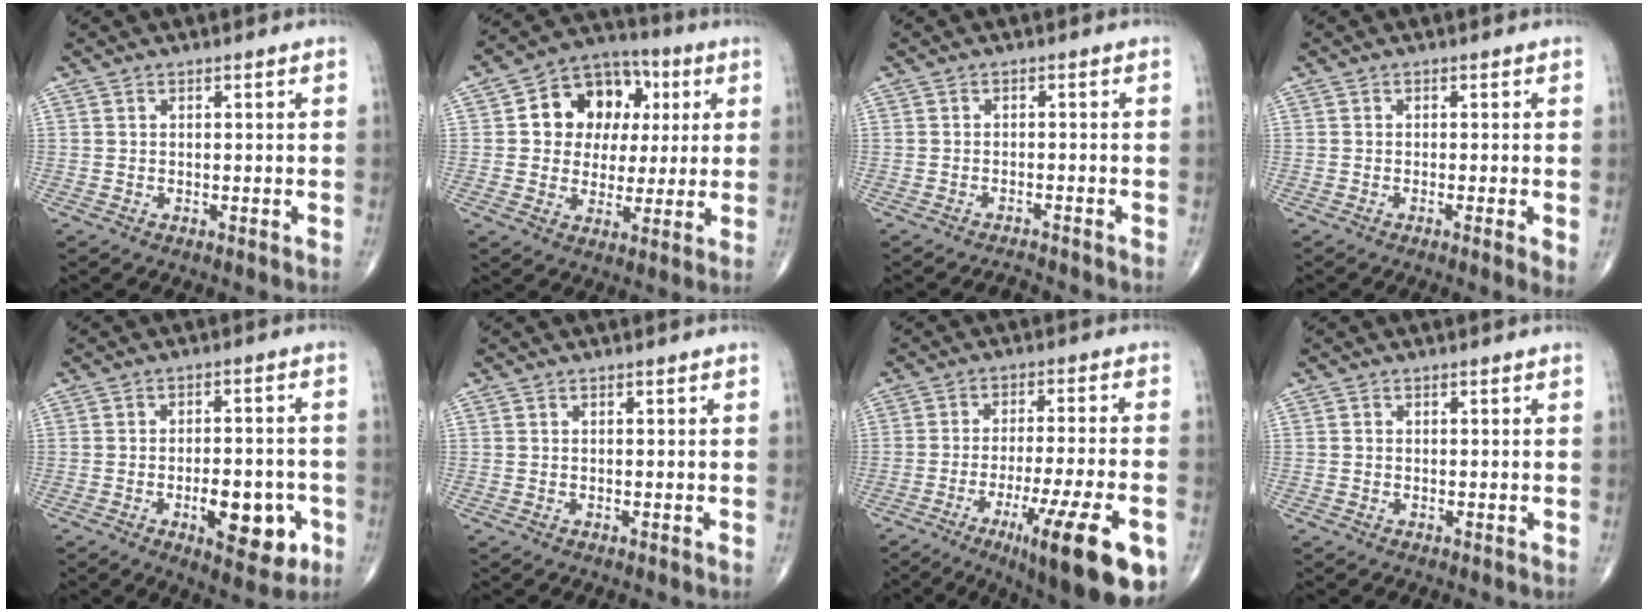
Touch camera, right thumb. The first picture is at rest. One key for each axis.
{"total": 14.2, "fx": 3.1, "fy": 11.2, "fz": 8.1, "tx": -0.075, "ty": 0.012, "tz": 0.044}
{"total": 1.7, "fx": -1.6, "fy": -0.1, "fz": 0.0, "tx": -0.012, "ty": 0.005, "tz": -0.026}
{"total": 2.5, "fx": -0.6, "fy": 0.2, "fz": 2.4, "tx": -0.045, "ty": -0.009, "tz": -0.013}
{"total": 11.4, "fx": -4.0, "fy": 5.2, "fz": 9.3, "tx": -0.108, "ty": 0.019, "tz": -0.049}
{"total": 0.0}
{"total": 19.7, "fx": -9.2, "fy": 3.5, "fz": 17.0, "tx": -0.217, "ty": 0.011, "tz": -0.133}
{"total": 0.0}